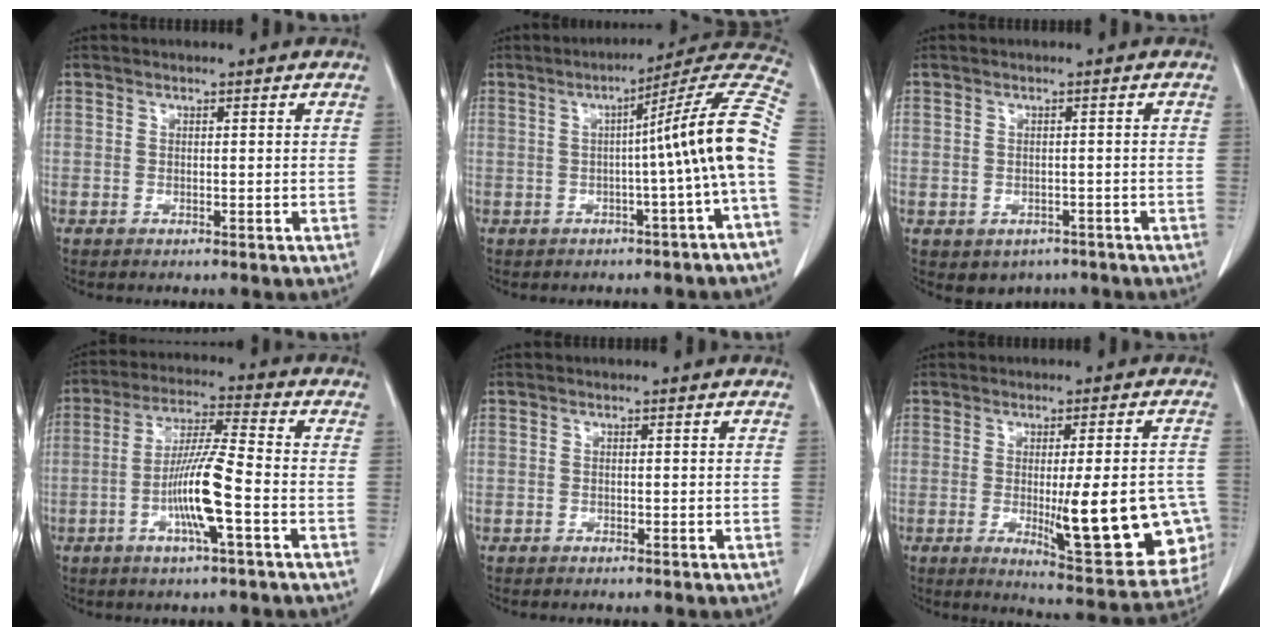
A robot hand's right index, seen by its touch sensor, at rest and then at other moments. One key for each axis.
{"total": 13.2, "fx": -1.1, "fy": -2.1, "fz": 13.0, "tx": -0.155, "ty": 0.030, "tz": -0.027}
{"total": 3.6, "fx": -2.0, "fy": 2.9, "fz": 0.8, "tx": -0.002, "ty": 0.007, "tz": -0.020}
{"total": 10.3, "fx": -3.1, "fy": 0.1, "fz": 9.8, "tx": -0.192, "ty": -0.002, "tz": -0.062}
{"total": 0.0}
{"total": 17.7, "fx": -3.4, "fy": 3.8, "fz": 17.0, "tx": -0.146, "ty": -0.005, "tz": -0.022}